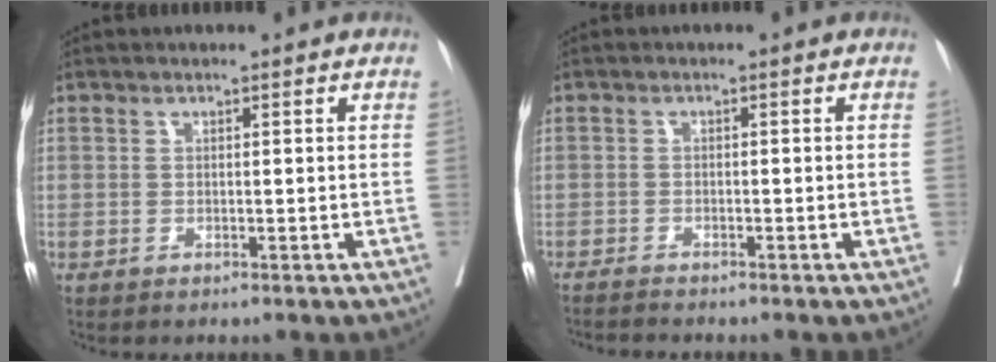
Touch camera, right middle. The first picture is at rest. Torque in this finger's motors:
{"motor_torque": [0.62, -1.51, 0.26, 0.06]}